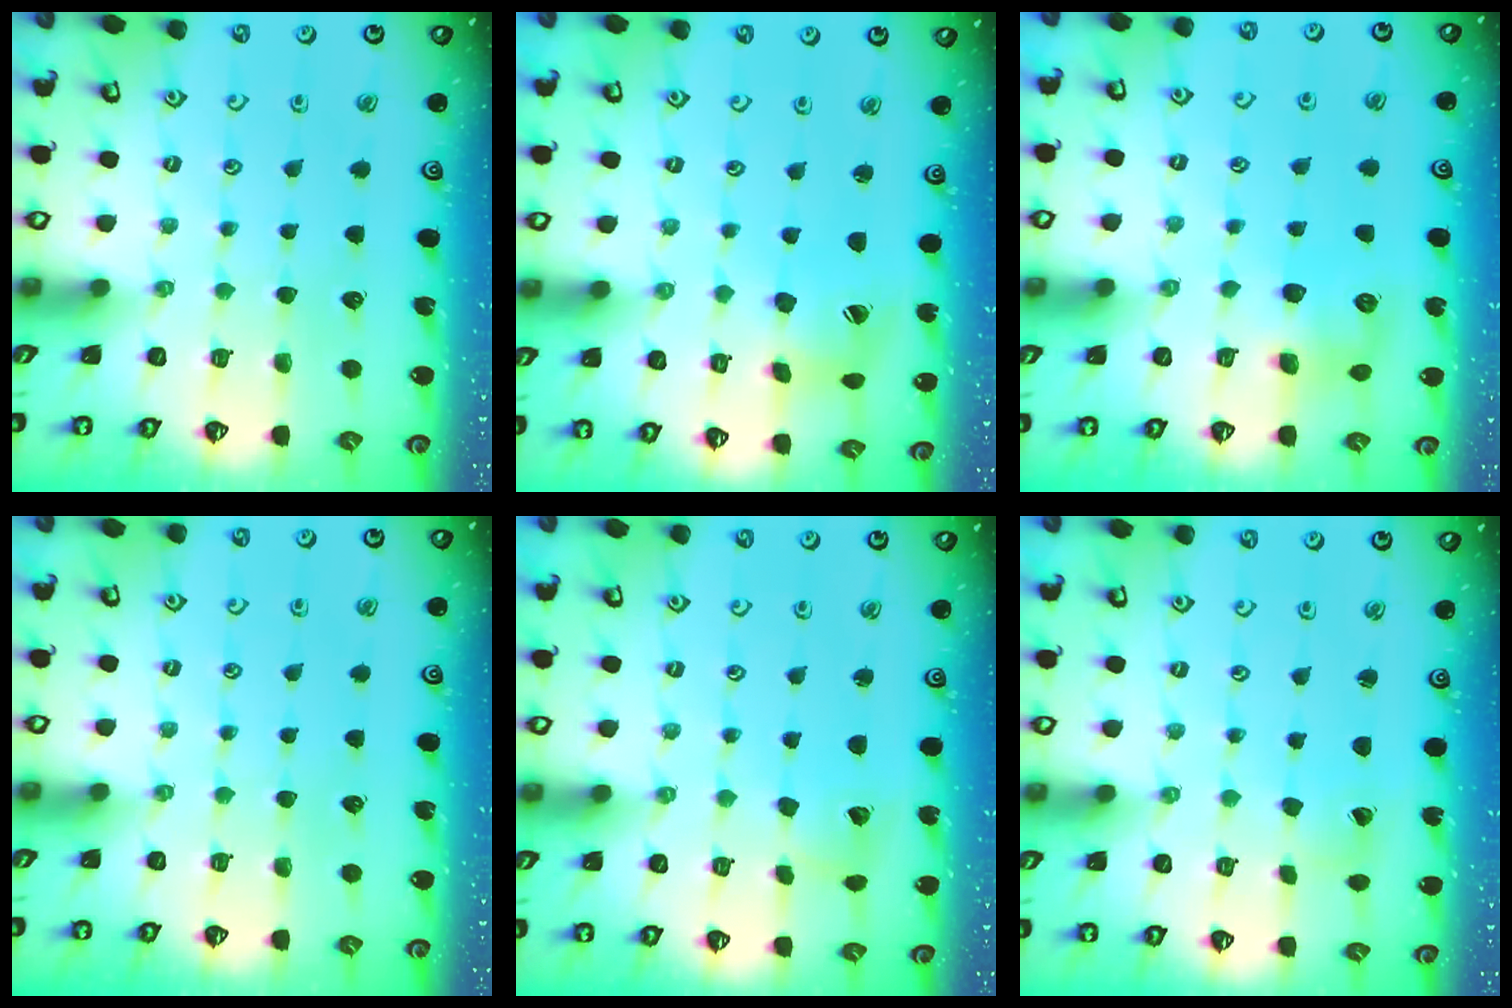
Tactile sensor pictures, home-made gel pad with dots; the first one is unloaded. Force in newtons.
{"total": 8.8, "press": 8.8, "slide": 1.2}
{"total": 8.8, "press": 8.7, "slide": 1.0}
{"total": 0.0}
{"total": 4.7, "press": 4.6, "slide": 0.6}
{"total": 2.9, "press": 2.9, "slide": 0.2}